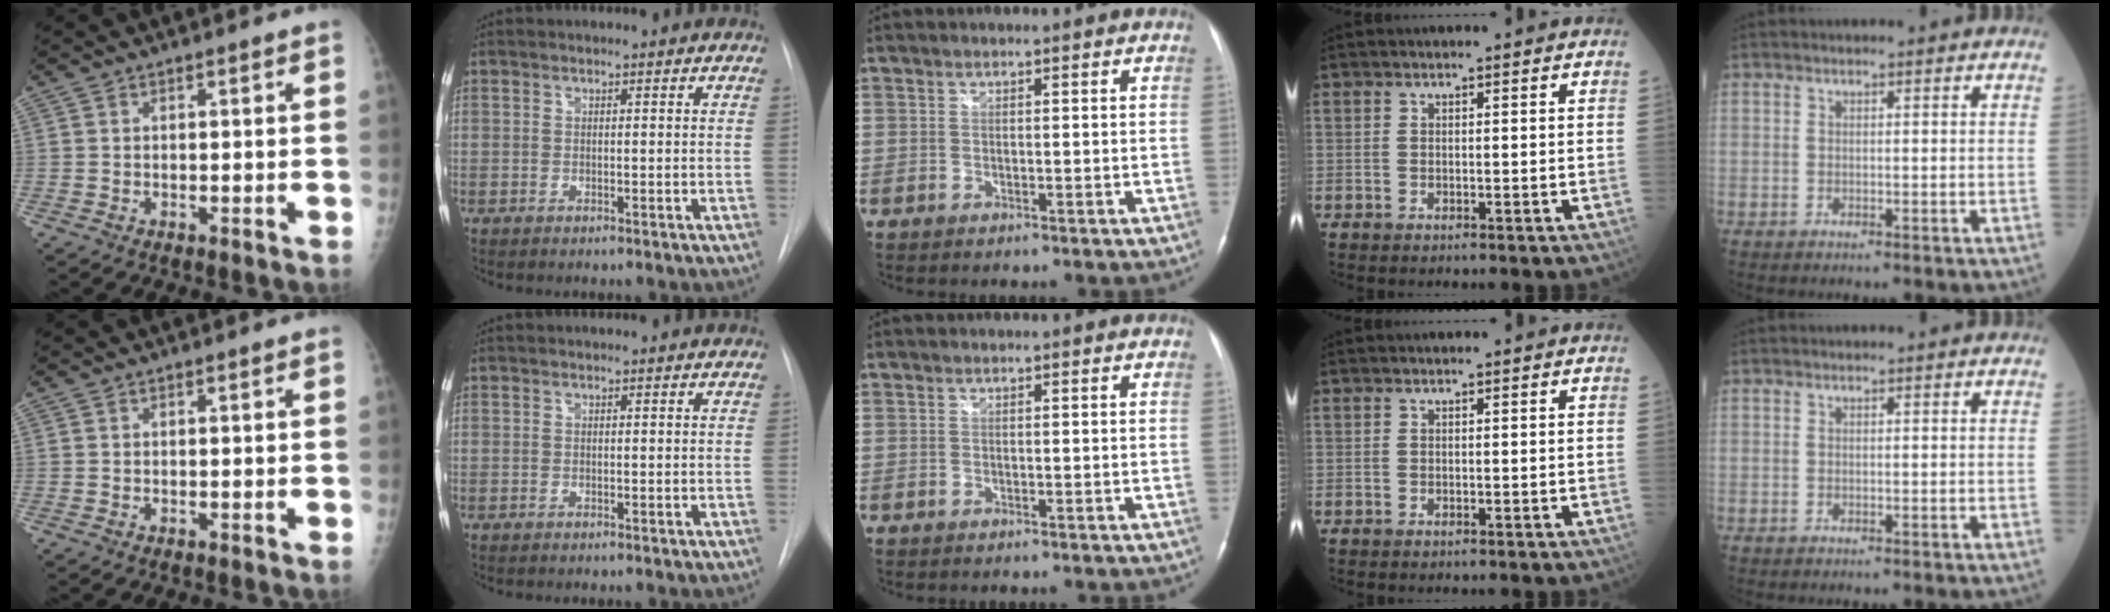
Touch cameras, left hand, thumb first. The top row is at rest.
{}